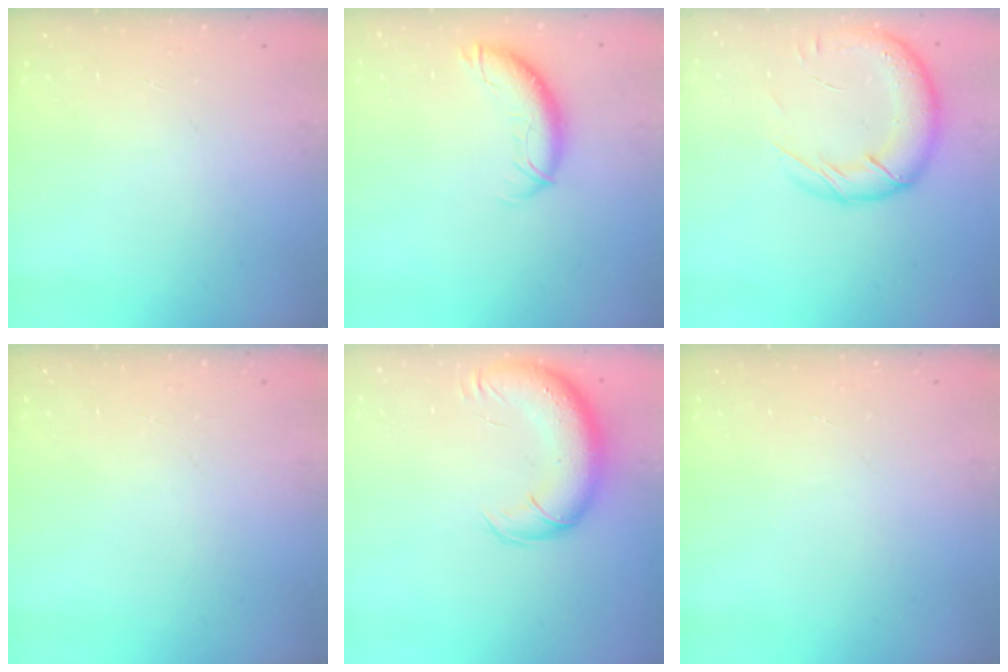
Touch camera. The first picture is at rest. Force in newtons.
{"total": 9.9, "press": 9.9, "slide": 1.3}
{"total": 18.0, "press": 17.4, "slide": 4.4}
{"total": 0.0}
{"total": 13.8, "press": 13.2, "slide": 4.1}
{"total": 0.0}